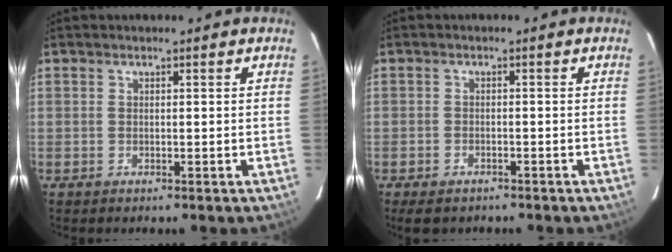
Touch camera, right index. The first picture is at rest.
{"total": 4.1, "force": [-3.1, 2.1, 1.6], "torque": [-0.044, -0.008, -0.046]}